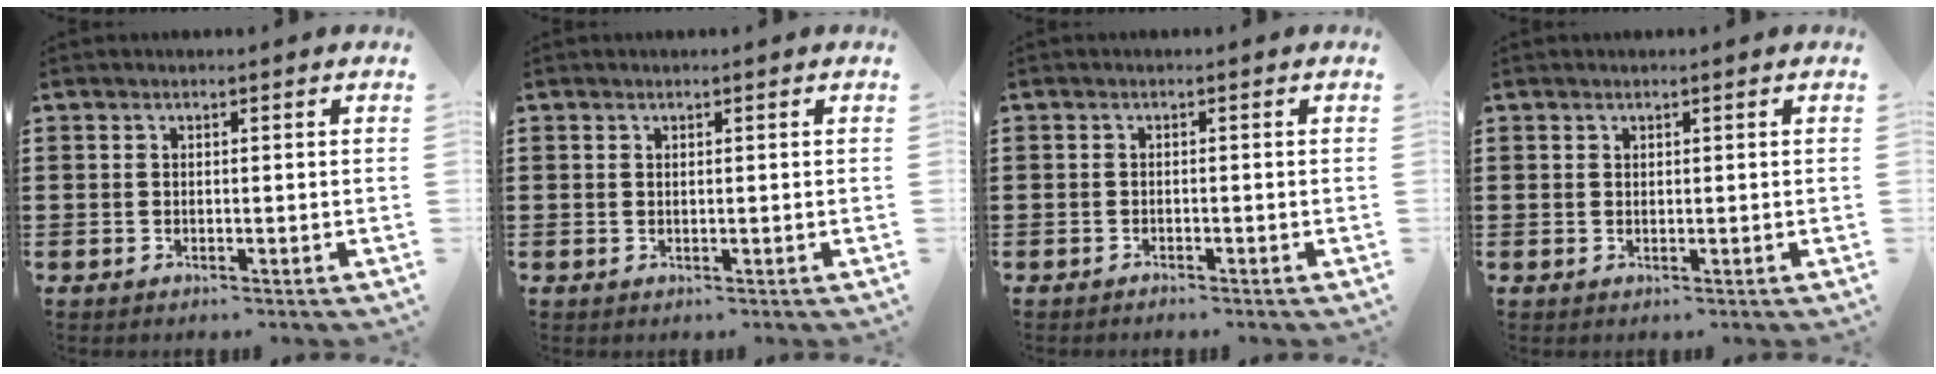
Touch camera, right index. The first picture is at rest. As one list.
[{"total": 0.0}, {"total": 0.9, "force": [-0.9, 0.0, 0.0], "torque": [-0.003, 0.000, -0.018]}, {"total": 0.0}]